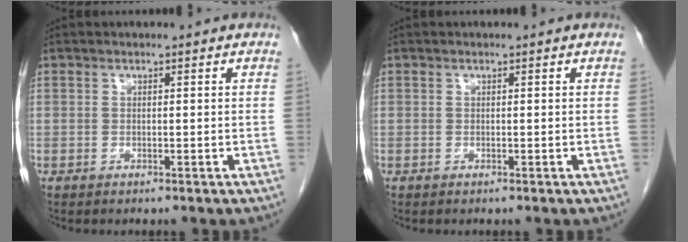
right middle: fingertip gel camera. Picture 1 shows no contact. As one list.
[{"total": 0.0}]